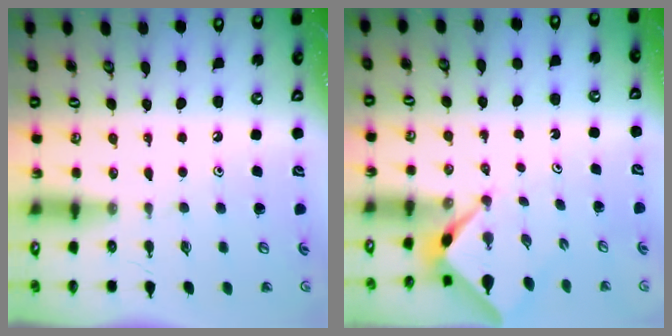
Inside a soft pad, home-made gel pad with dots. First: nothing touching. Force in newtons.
{"total": 2.3, "press": 2.3, "slide": 0.3}